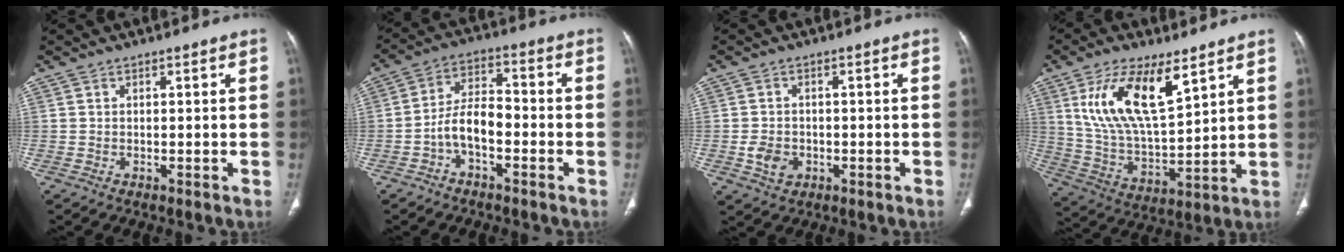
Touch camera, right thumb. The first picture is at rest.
{"total": 6.9, "force": [-2.7, 3.5, 5.3], "torque": [-0.095, 0.039, -0.056]}
{"total": 4.0, "force": [-1.0, 3.2, 2.2], "torque": [-0.035, 0.003, -0.012]}
{"total": 17.0, "force": [8.2, 6.9, 13.2], "torque": [-0.232, -0.036, 0.166]}